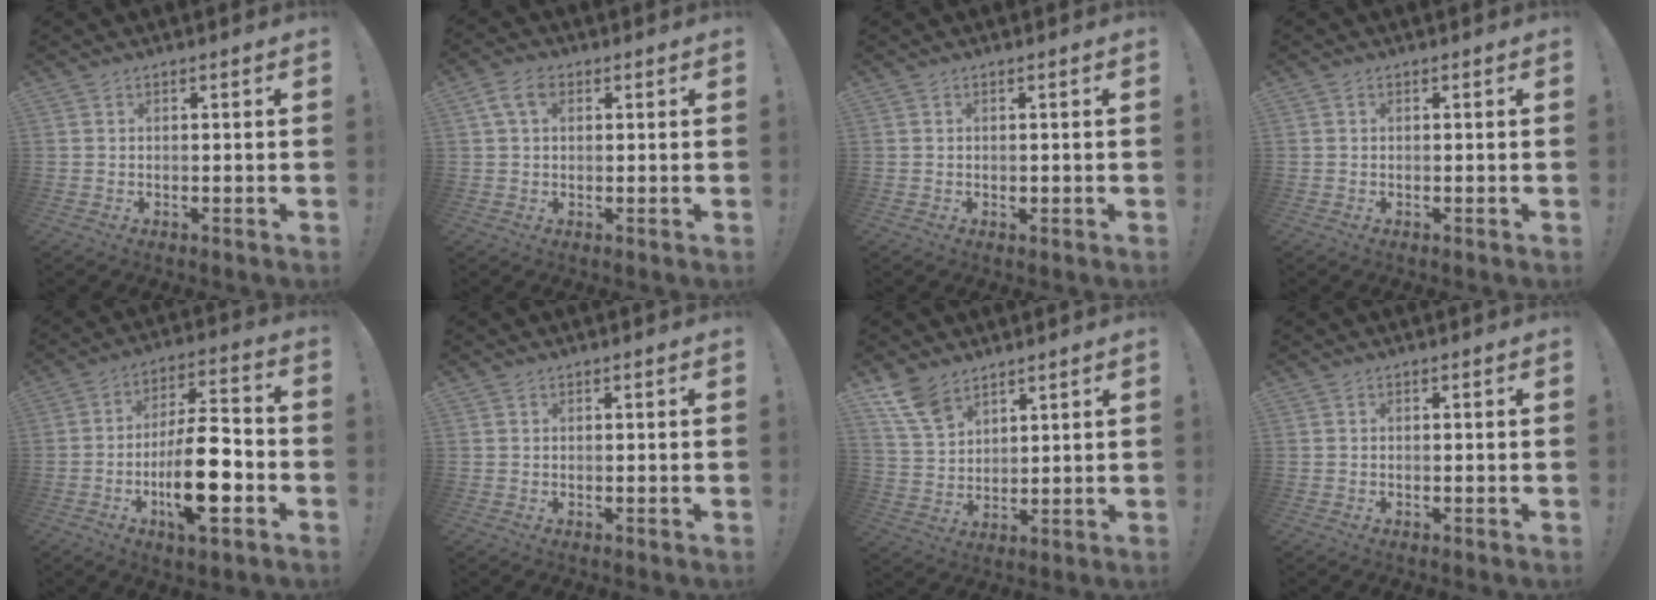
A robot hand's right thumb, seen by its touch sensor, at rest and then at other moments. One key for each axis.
{"total": 5.9, "fx": 2.2, "fy": 3.8, "fz": 4.0, "tx": -0.076, "ty": 0.007, "tz": 0.043}
{"total": 0.6, "fx": -0.1, "fy": 0.5, "fz": 0.2, "tx": 0.000, "ty": 0.001, "tz": -0.002}
{"total": 0.0}
{"total": 17.4, "fx": -5.5, "fy": 6.0, "fz": 15.4, "tx": -0.266, "ty": 0.020, "tz": -0.089}
{"total": 0.0}
{"total": 10.0, "fx": 7.3, "fy": 5.4, "fz": 4.3, "tx": -0.088, "ty": -0.036, "tz": 0.145}
{"total": 0.0}